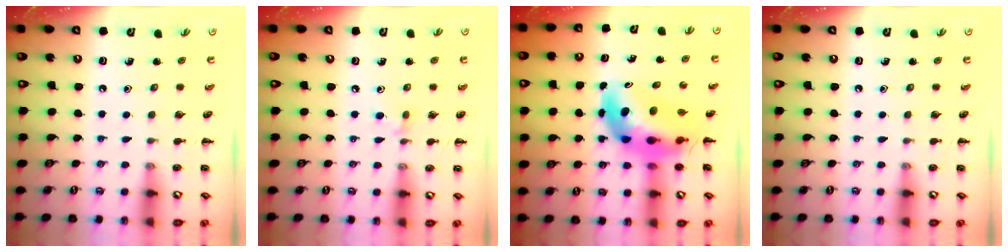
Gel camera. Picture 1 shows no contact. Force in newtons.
{"total": 5.1, "press": 4.9, "slide": 1.4}
{"total": 10.7, "press": 10.2, "slide": 3.4}
{"total": 0.0}